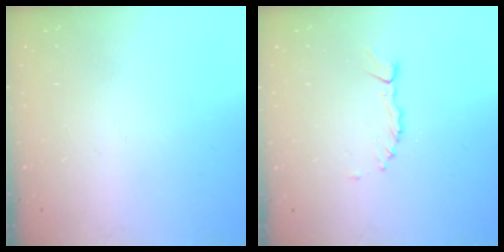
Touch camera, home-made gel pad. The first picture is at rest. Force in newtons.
{"total": 0.9, "press": 0.9, "slide": 0.1}